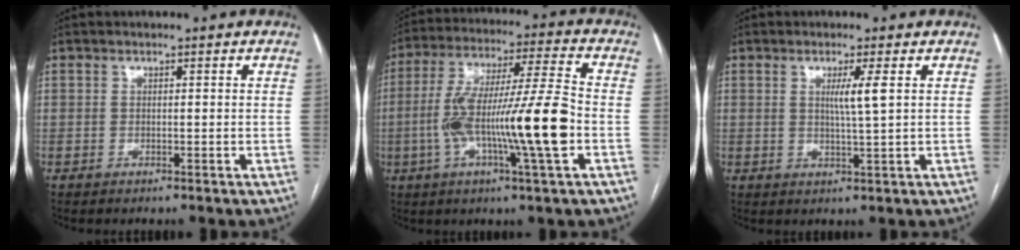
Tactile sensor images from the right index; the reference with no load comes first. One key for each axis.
{"total": 17.0, "fx": -3.7, "fy": 0.0, "fz": 16.6, "tx": -0.305, "ty": 0.001, "tz": -0.069}
{"total": 3.3, "fx": 0.9, "fy": -0.5, "fz": 3.2, "tx": -0.060, "ty": -0.006, "tz": 0.015}